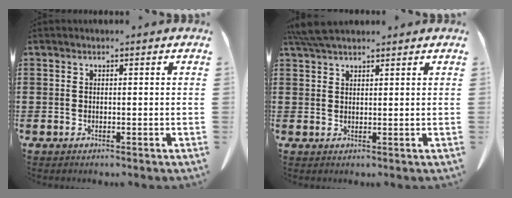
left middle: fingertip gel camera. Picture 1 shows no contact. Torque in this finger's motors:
{"motor_torque": [0.69, 0.42, 0.31, 0.08]}